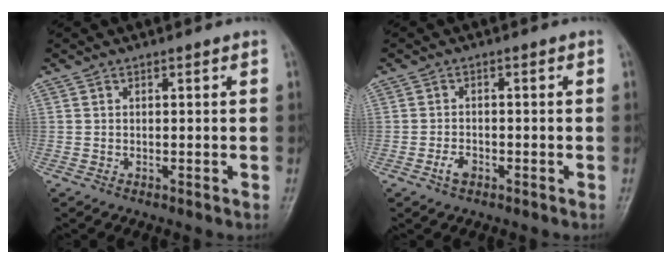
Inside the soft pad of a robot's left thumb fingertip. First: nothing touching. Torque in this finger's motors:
{"motor_torque": [0.20, 0.31, 0.35, 0.13, 0.00]}